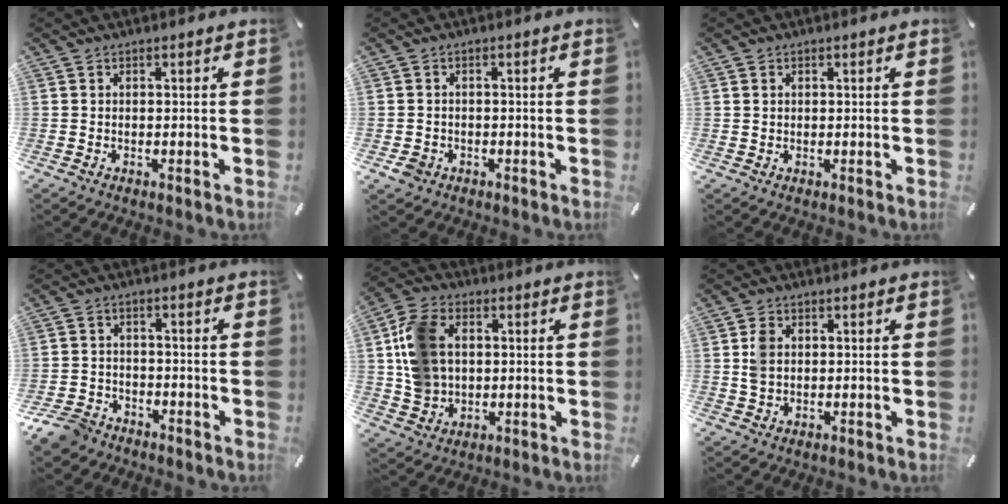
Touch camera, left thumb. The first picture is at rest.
{"total": 2.9, "force": [-1.3, 2.4, 1.0], "torque": [-0.023, 0.002, -0.025]}
{"total": 1.1, "force": [0.3, 1.0, 0.3], "torque": [-0.008, 0.004, 0.005]}
{"total": 6.2, "force": [-5.1, 3.3, 1.5], "torque": [-0.039, 0.024, -0.101]}
{"total": 12.5, "force": [2.1, 10.2, 7.1], "torque": [-0.138, 0.019, 0.046]}
{"total": 4.6, "force": [0.6, 3.6, 2.8], "torque": [-0.057, 0.003, 0.009]}